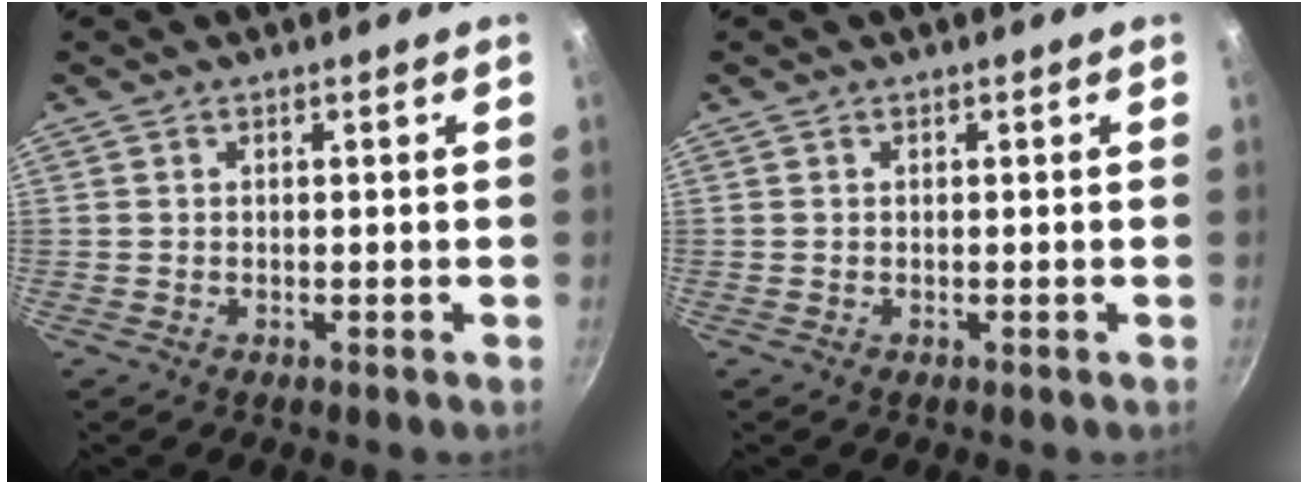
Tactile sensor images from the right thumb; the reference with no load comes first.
{"total": 0.0}